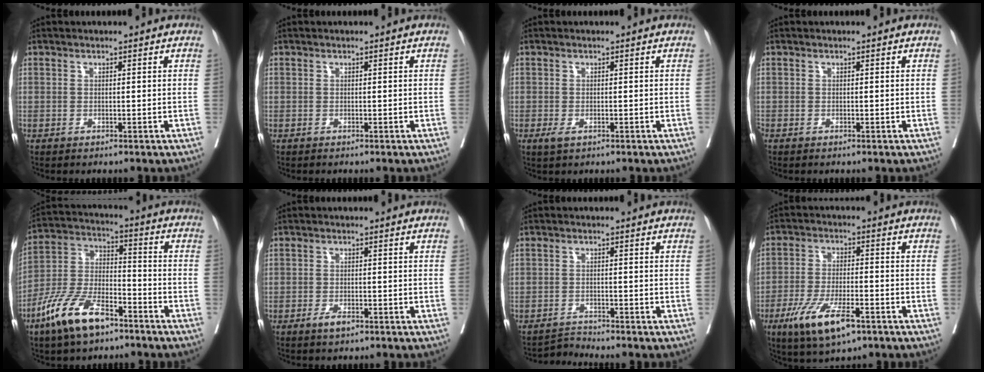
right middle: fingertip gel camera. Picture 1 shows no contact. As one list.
[{"total": 0.0}, {"total": 1.5, "force": [-0.7, 0.6, 1.2], "torque": [-0.022, -0.003, -0.006]}, {"total": 0.0}, {"total": 12.9, "force": [-8.2, 4.8, 8.7], "torque": [-0.182, -0.004, -0.162]}, {"total": 2.0, "force": [-1.2, 0.7, 1.4], "torque": [-0.026, -0.001, -0.020]}, {"total": 2.1, "force": [-1.8, -0.7, -0.8], "torque": [0.020, -0.012, -0.030]}, {"total": 10.3, "force": [-5.5, 2.8, 8.2], "torque": [-0.160, -0.019, -0.091]}]